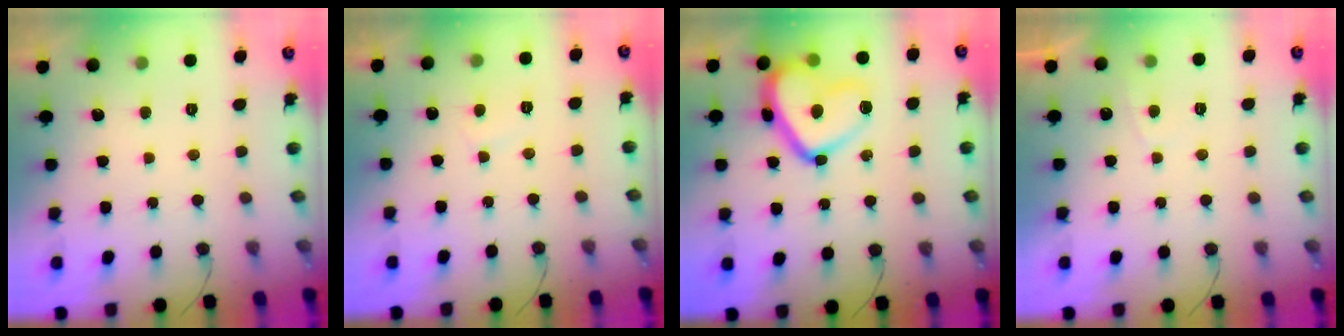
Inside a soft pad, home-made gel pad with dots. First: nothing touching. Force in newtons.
{"total": 2.8, "press": 2.8, "slide": 0.3}
{"total": 16.4, "press": 16.4, "slide": 1.6}
{"total": 1.1, "press": 0.9, "slide": 0.5}